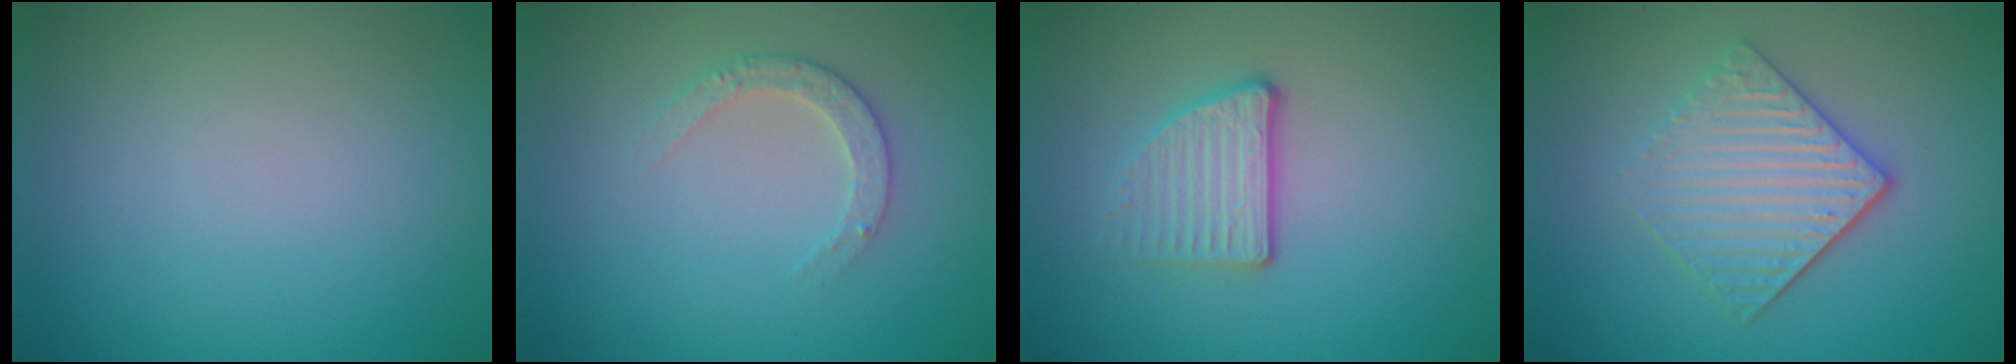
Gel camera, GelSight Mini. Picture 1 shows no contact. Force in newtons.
{"total": 2.1, "press": 2.1, "slide": 0.3}
{"total": 3.0, "press": 2.3, "slide": 1.9}
{"total": 4.1, "press": 3.4, "slide": 2.3}